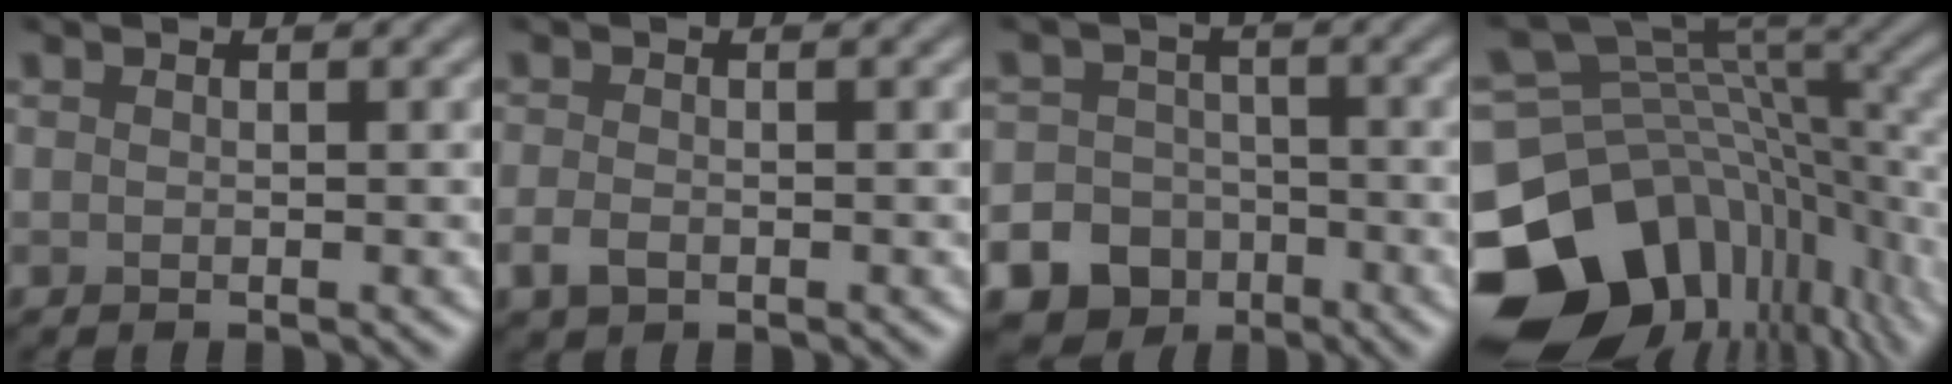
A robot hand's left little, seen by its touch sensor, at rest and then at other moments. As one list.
[{"total": 1.7, "force": [-0.8, 1.1, 1.1], "torque": [-0.024, -0.004, -0.017]}, {"total": 16.2, "force": [-8.6, 13.5, 2.6], "torque": [-0.078, -0.066, -0.157]}, {"total": 16.2, "force": [-6.7, 10.8, 10.1], "torque": [-0.210, -0.012, -0.105]}]